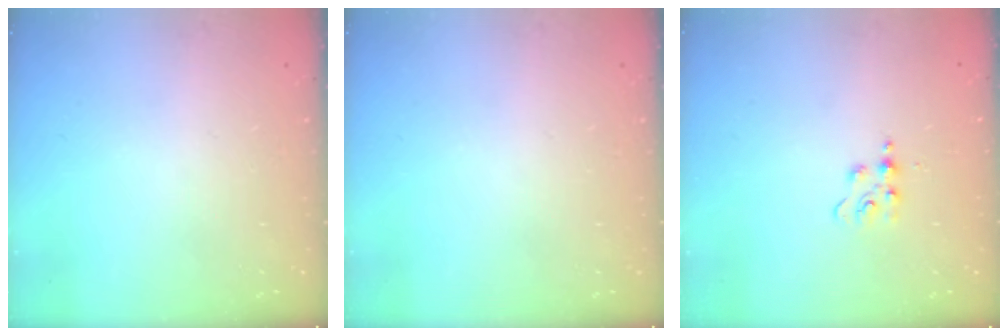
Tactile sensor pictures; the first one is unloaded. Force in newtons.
{"total": 0.0}
{"total": 4.3, "press": 4.2, "slide": 0.6}